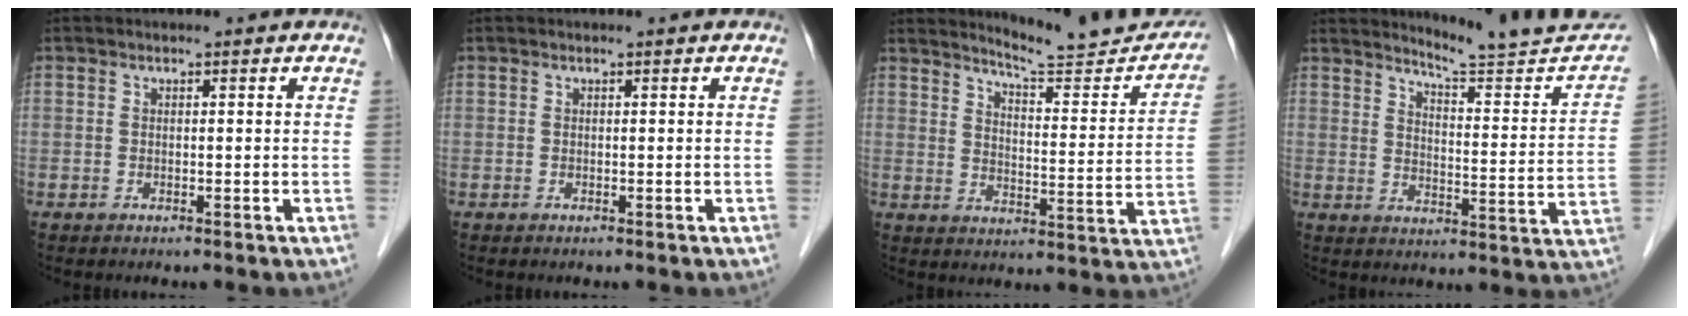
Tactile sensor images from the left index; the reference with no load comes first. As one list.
[{"total": 0.0}, {"total": 15.4, "force": [14.7, 1.2, 4.3], "torque": [-0.054, -0.054, 0.183]}, {"total": 15.7, "force": [15.1, -0.2, 4.0], "torque": [-0.054, -0.081, 0.187]}]